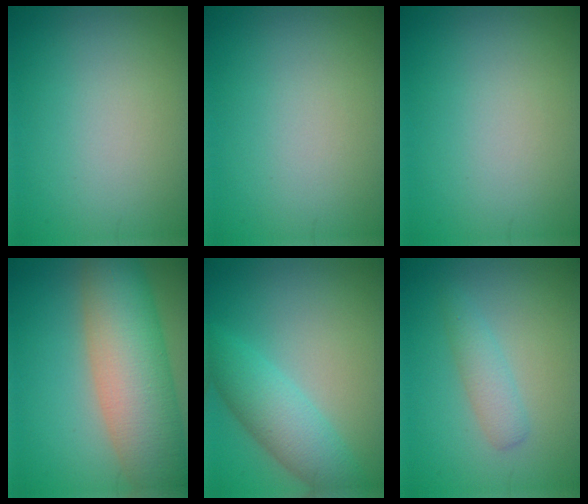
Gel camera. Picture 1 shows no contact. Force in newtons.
{"total": 0.0}
{"total": 0.0}
{"total": 10.4, "press": 10.4, "slide": 0.5}
{"total": 4.8, "press": 4.8, "slide": 0.1}
{"total": 2.0, "press": 2.0, "slide": 0.1}